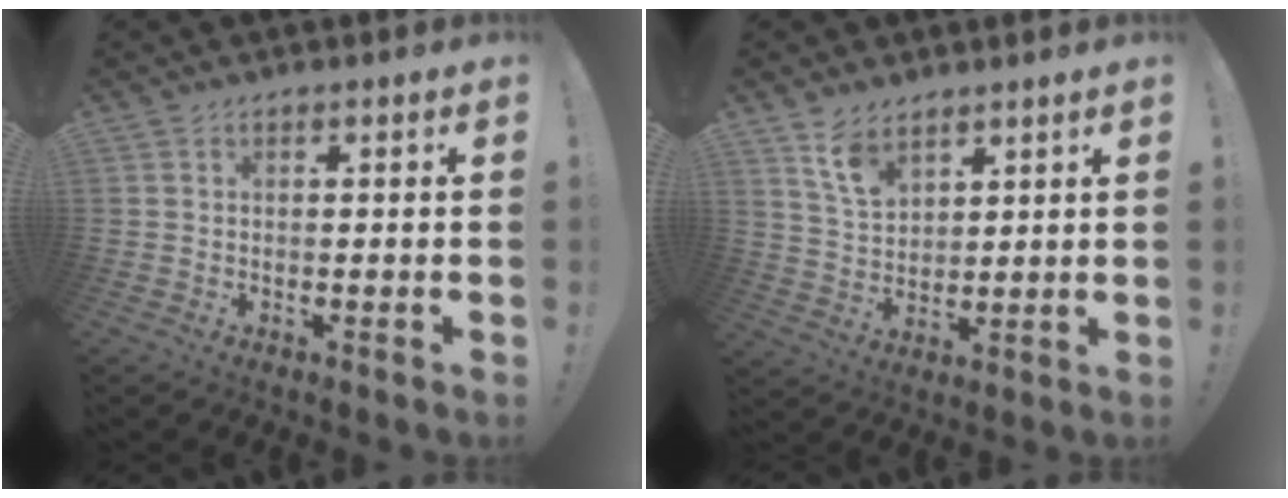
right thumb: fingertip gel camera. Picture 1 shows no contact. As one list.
[{"total": 8.4, "force": [6.0, 4.7, 3.6], "torque": [-0.066, -0.031, 0.115]}]